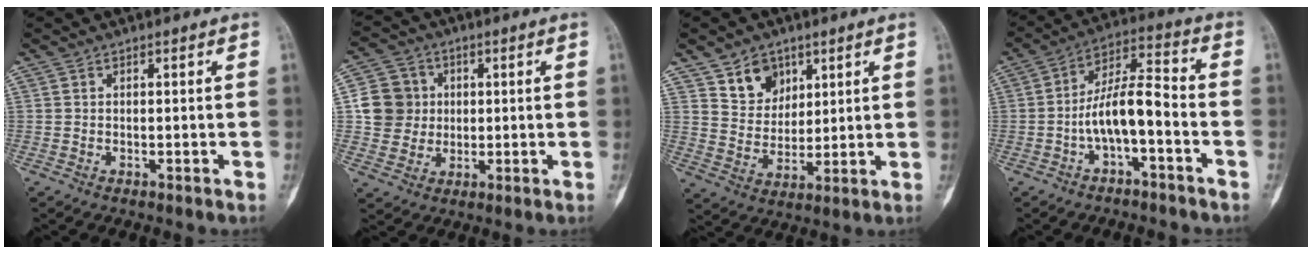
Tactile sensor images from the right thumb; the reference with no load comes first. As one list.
[{"total": 9.1, "force": [0.9, 8.7, 2.6], "torque": [-0.018, 0.009, 0.015]}, {"total": 8.3, "force": [4.9, 6.2, 2.6], "torque": [-0.013, -0.032, 0.095]}, {"total": 9.9, "force": [-3.1, 3.6, 8.7], "torque": [-0.157, 0.054, -0.060]}]